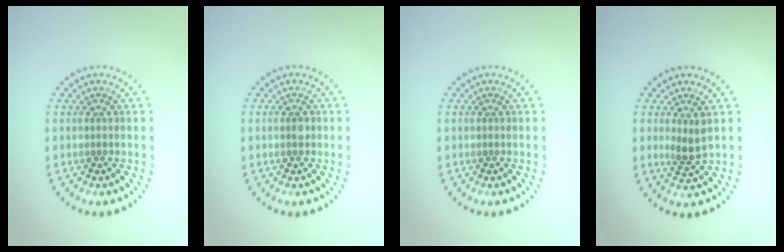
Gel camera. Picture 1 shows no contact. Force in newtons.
{"total": 0.8, "press": 0.8, "slide": 0.1}
{"total": 0.0}
{"total": 2.0, "press": 1.7, "slide": 1.2}